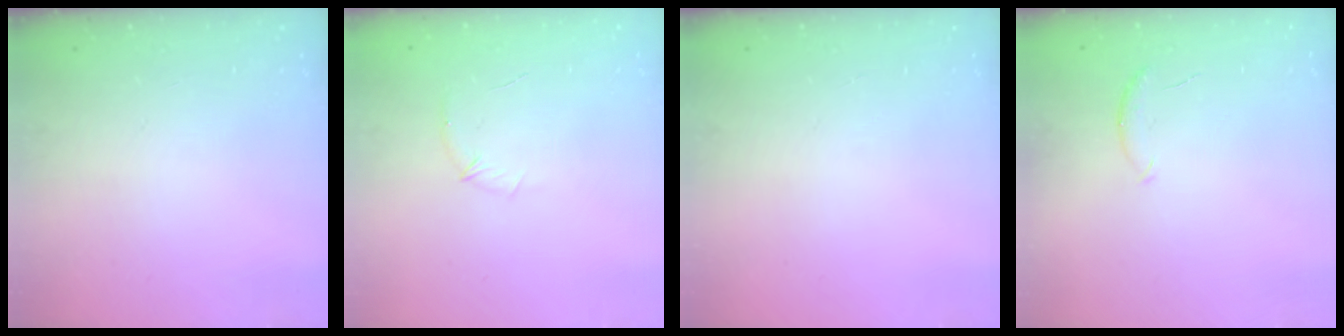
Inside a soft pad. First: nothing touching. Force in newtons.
{"total": 5.5, "press": 5.3, "slide": 1.5}
{"total": 0.0}
{"total": 6.2, "press": 6.1, "slide": 0.9}